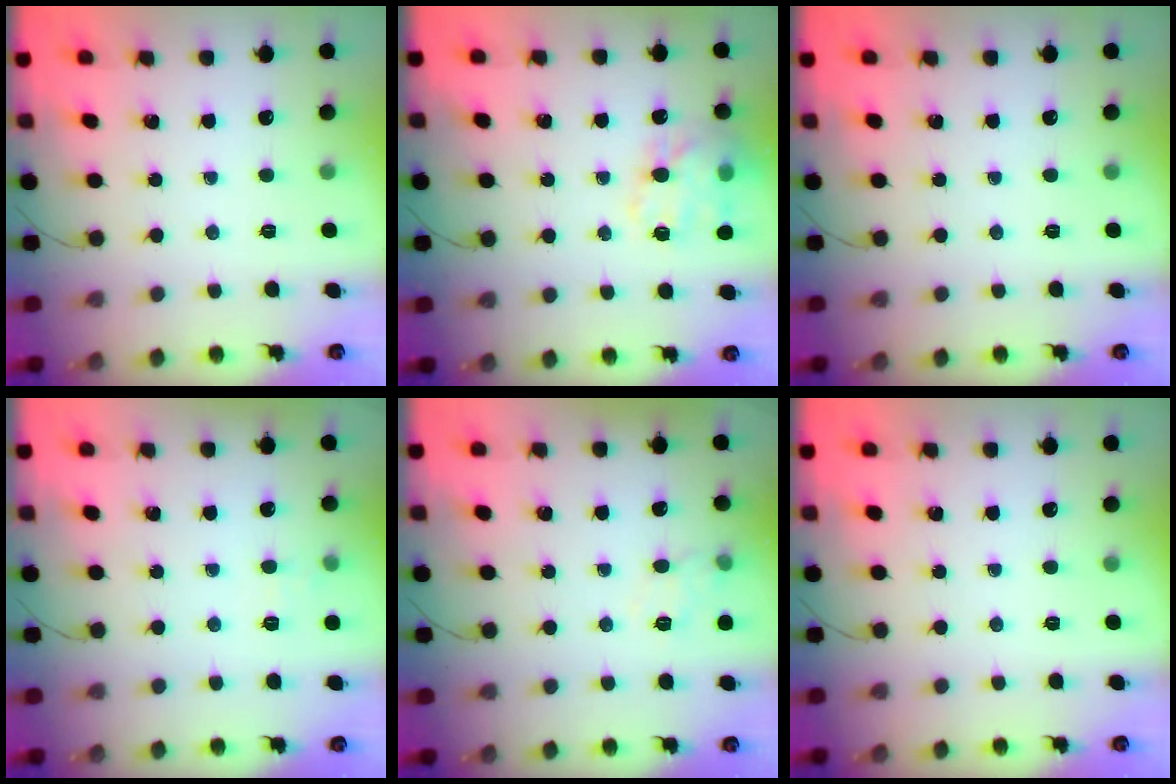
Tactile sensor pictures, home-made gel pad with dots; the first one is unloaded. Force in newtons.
{"total": 15.9, "press": 15.8, "slide": 2.3}
{"total": 0.0}
{"total": 4.3, "press": 4.1, "slide": 1.4}
{"total": 8.6, "press": 8.4, "slide": 1.7}
{"total": 0.0}